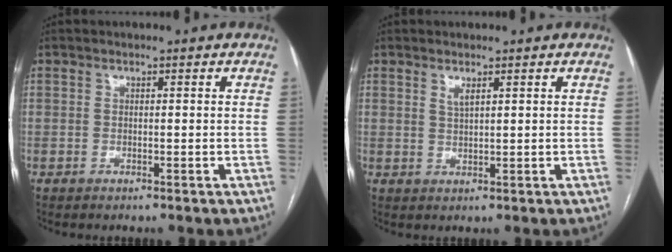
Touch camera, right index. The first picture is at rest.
{"total": 1.5, "force": [1.0, 0.2, 1.2], "torque": [-0.026, -0.004, 0.022]}